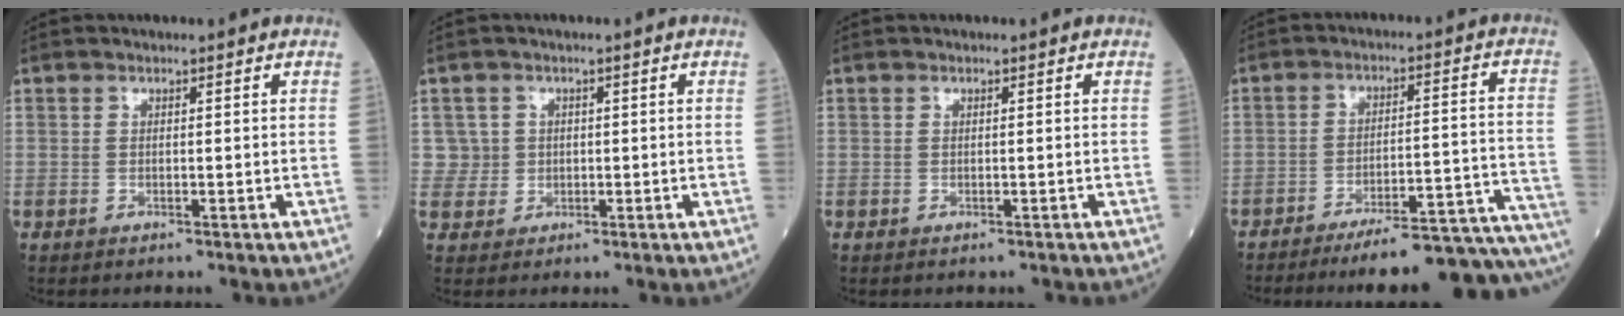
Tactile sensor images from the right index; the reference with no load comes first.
{"total": 3.0, "force": [0.3, 3.0, -0.4], "torque": [0.020, 0.008, 0.005]}
{"total": 0.0}
{"total": 22.5, "force": [-20.8, 0.0, 8.8], "torque": [-0.045, 0.010, -0.276]}